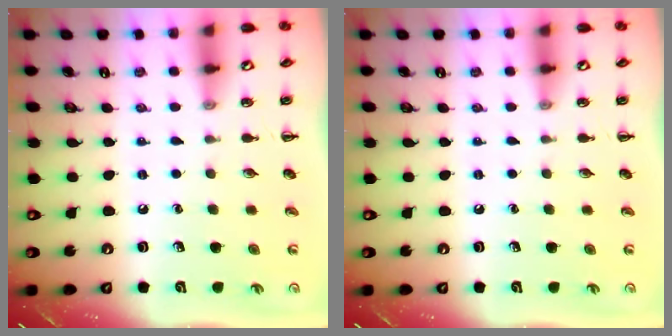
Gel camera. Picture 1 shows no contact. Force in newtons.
{"total": 0.0}